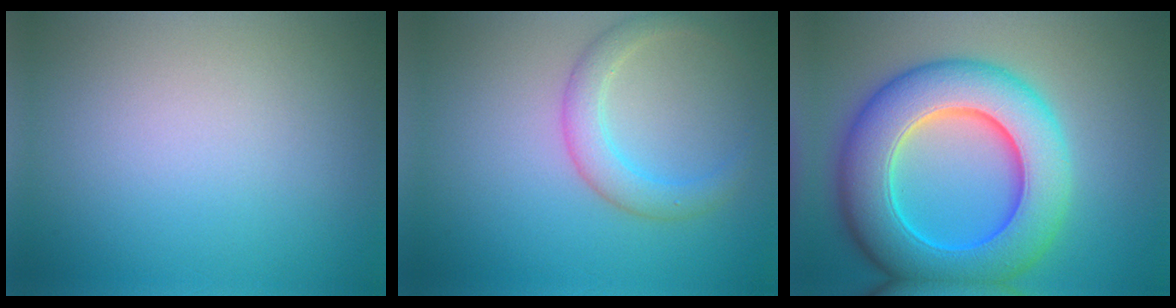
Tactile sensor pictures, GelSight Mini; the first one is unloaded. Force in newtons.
{"total": 2.8, "press": 2.8, "slide": 0.2}
{"total": 11.2, "press": 11.2, "slide": 0.2}